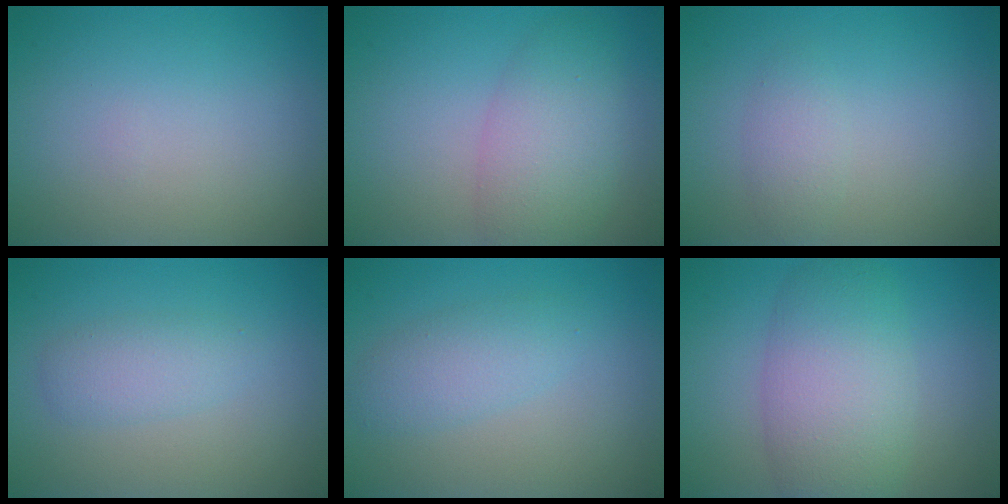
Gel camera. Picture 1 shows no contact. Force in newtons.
{"total": 5.0, "press": 5.0, "slide": 0.3}
{"total": 1.5, "press": 1.5, "slide": 0.0}
{"total": 2.3, "press": 2.3, "slide": 0.1}
{"total": 2.7, "press": 2.7, "slide": 0.1}
{"total": 6.9, "press": 6.9, "slide": 0.5}